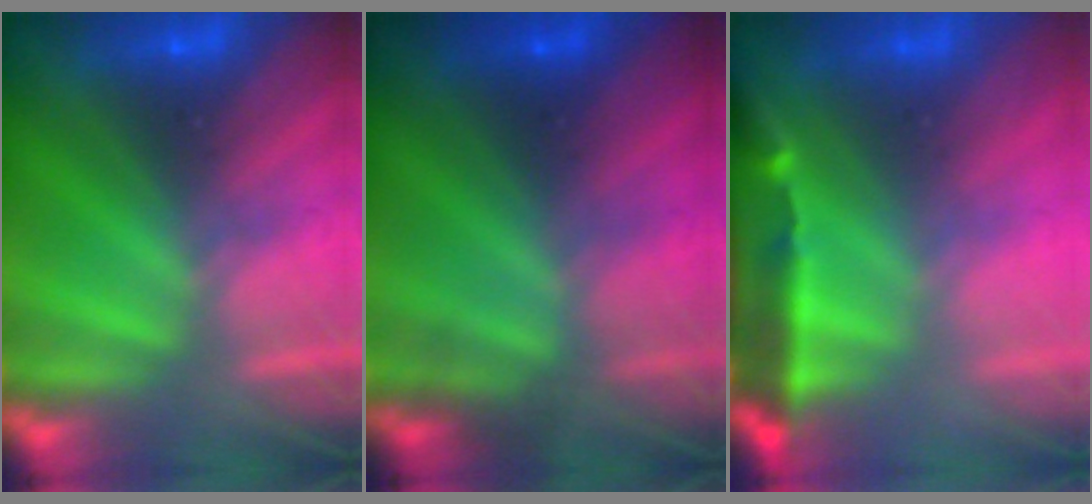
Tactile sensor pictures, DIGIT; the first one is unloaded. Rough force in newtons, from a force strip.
{"total": 4.7}
{"total": 4.0}